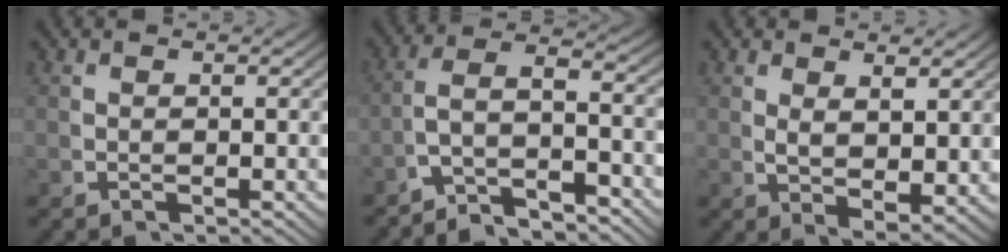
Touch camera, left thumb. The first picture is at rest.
{"total": 7.5, "force": [-2.5, 4.4, 5.5], "torque": [-0.105, -0.024, -0.042]}
{"total": 3.1, "force": [1.0, 1.5, 2.6], "torque": [-0.055, -0.025, 0.034]}